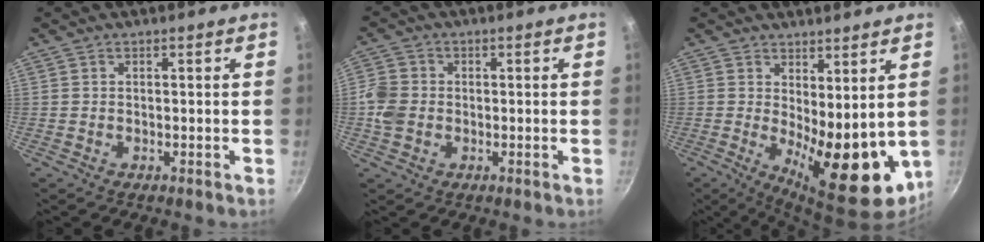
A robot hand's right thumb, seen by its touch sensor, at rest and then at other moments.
{"total": 5.4, "force": [-0.9, 4.6, 2.8], "torque": [-0.049, 0.010, -0.024]}
{"total": 13.8, "force": [0.8, 5.6, 12.6], "torque": [-0.144, -0.031, 0.027]}